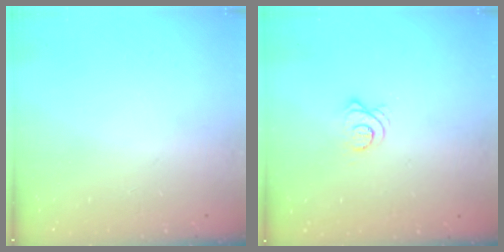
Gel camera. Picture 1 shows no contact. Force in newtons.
{"total": 3.7, "press": 3.7, "slide": 0.1}